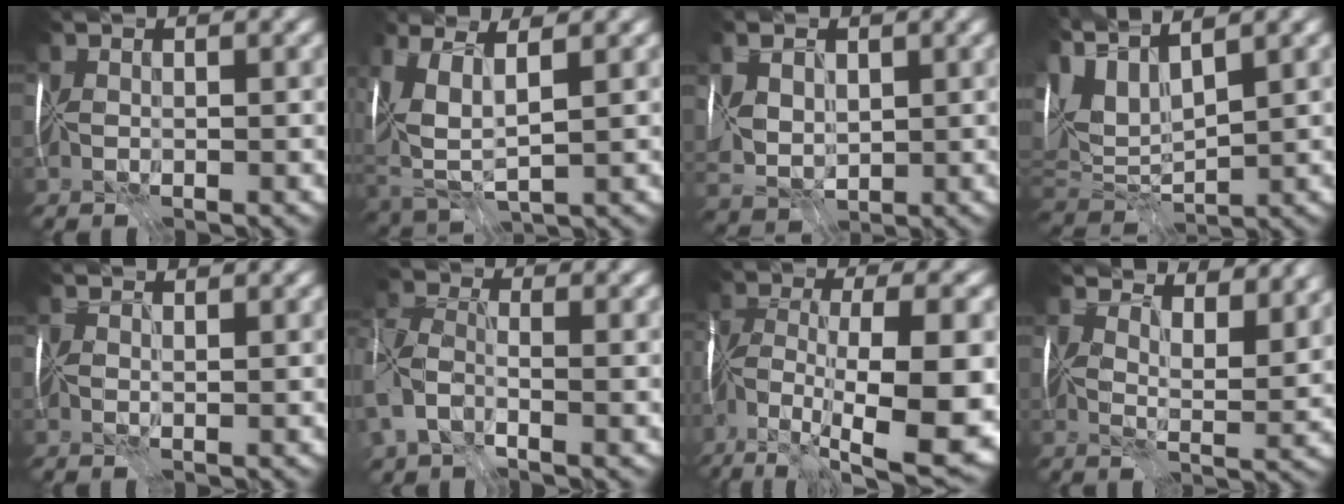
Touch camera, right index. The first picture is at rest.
{"total": 6.1, "force": [1.8, 2.4, 5.3], "torque": [-0.133, -0.013, 0.048]}
{"total": 4.5, "force": [0.8, 3.3, 3.0], "torque": [-0.070, 0.007, 0.011]}
{"total": 5.7, "force": [2.9, 1.6, 4.6], "torque": [-0.117, 0.007, 0.058]}
{"total": 0.9, "force": [0.8, -0.4, -0.2], "torque": [-0.005, -0.001, 0.014]}
{"total": 5.9, "force": [-2.7, 3.2, 4.2], "torque": [-0.120, -0.014, -0.057]}
{"total": 13.5, "force": [-6.9, 3.9, 10.9], "torque": [-0.201, -0.005, -0.102]}
{"total": 7.1, "force": [6.5, 1.1, 2.4], "torque": [-0.048, -0.015, 0.083]}